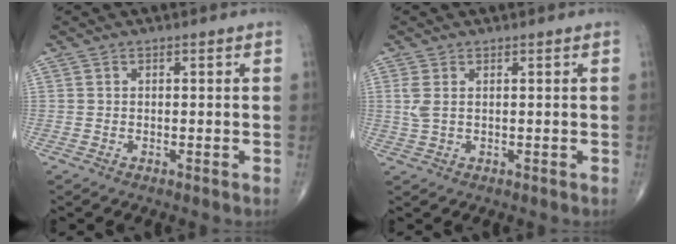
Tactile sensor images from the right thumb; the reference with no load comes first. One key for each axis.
{"total": 2.4, "fx": 0.5, "fy": 1.1, "fz": 2.0, "tx": -0.058, "ty": 0.006, "tz": 0.017}